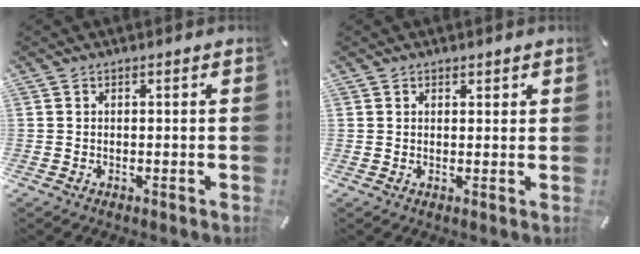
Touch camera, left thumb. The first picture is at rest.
{"total": 1.3, "force": [0.9, 0.9, 0.1], "torque": [0.007, -0.001, 0.015]}